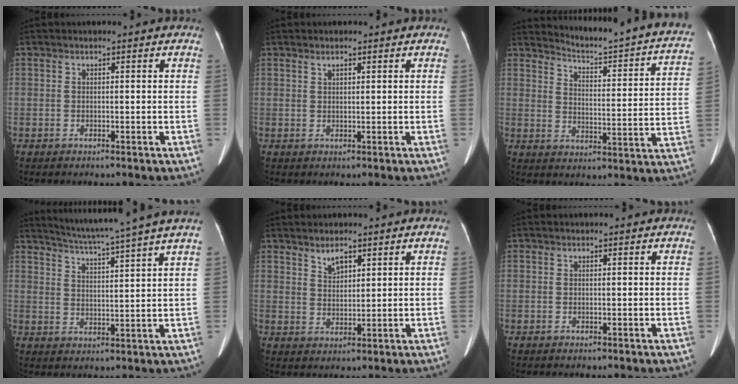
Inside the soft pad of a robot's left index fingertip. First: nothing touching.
{"total": 1.0, "force": [0.7, 0.4, 0.6], "torque": [-0.014, 0.006, 0.015]}
{"total": 19.9, "force": [18.6, 1.1, 7.1], "torque": [-0.097, -0.080, 0.221]}
{"total": 12.8, "force": [11.1, -2.3, 6.0], "torque": [-0.106, -0.012, 0.156]}
{"total": 3.0, "force": [2.2, 1.2, 1.6], "torque": [-0.036, 0.002, 0.048]}
{"total": 0.0}